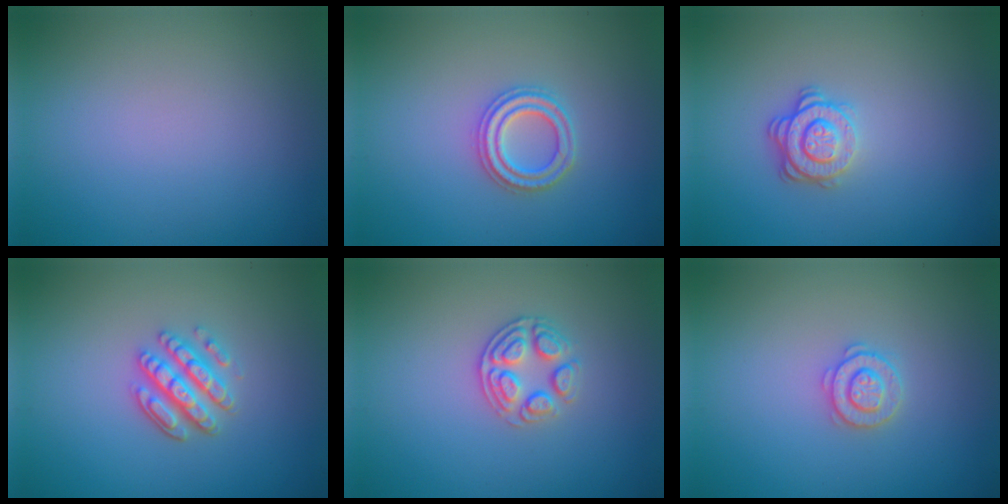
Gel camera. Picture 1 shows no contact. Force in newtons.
{"total": 2.4, "press": 2.4, "slide": 0.4}
{"total": 3.0, "press": 2.6, "slide": 1.5}
{"total": 3.4, "press": 3.0, "slide": 1.6}
{"total": 2.6, "press": 2.5, "slide": 0.9}
{"total": 2.2, "press": 2.2, "slide": 0.3}